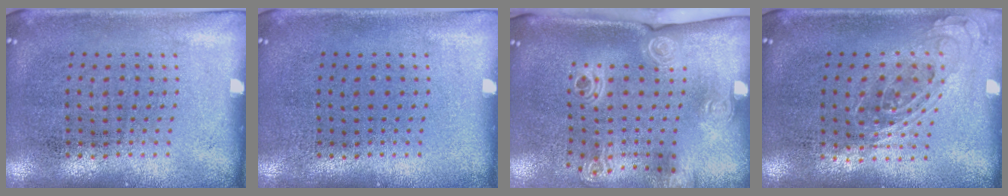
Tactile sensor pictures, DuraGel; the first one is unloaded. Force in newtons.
{"total": 0.0}
{"total": 2.0, "press": 1.5, "slide": 1.4}
{"total": 0.8, "press": 0.8, "slide": 0.3}